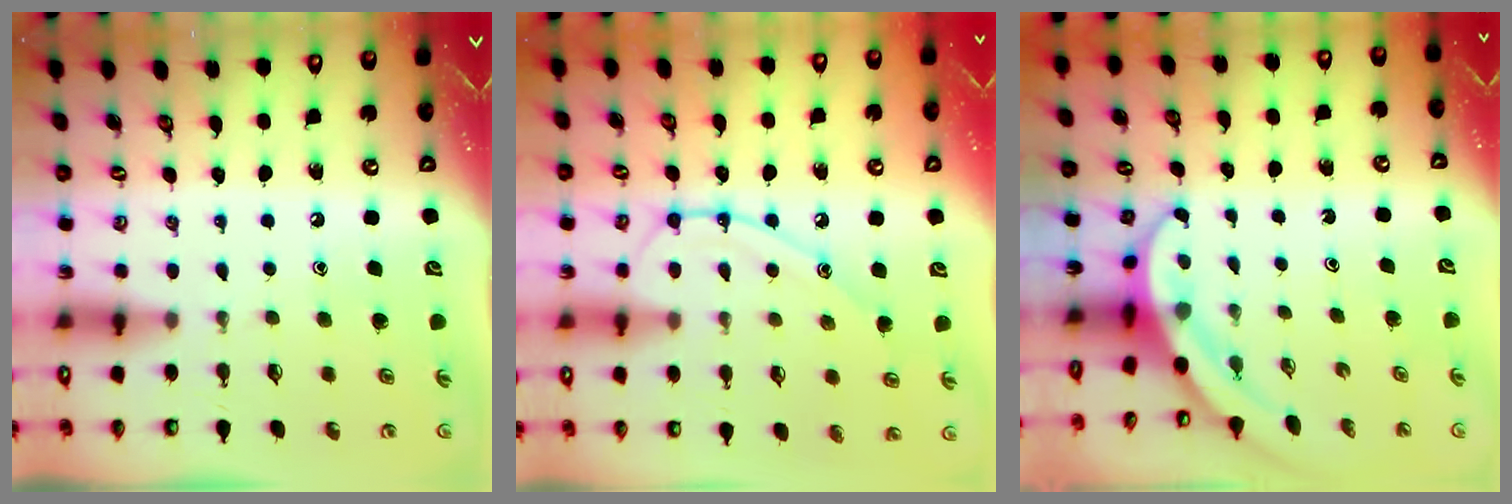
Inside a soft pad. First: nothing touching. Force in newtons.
{"total": 10.1, "press": 10.1, "slide": 0.2}
{"total": 3.9, "press": 3.9, "slide": 0.2}